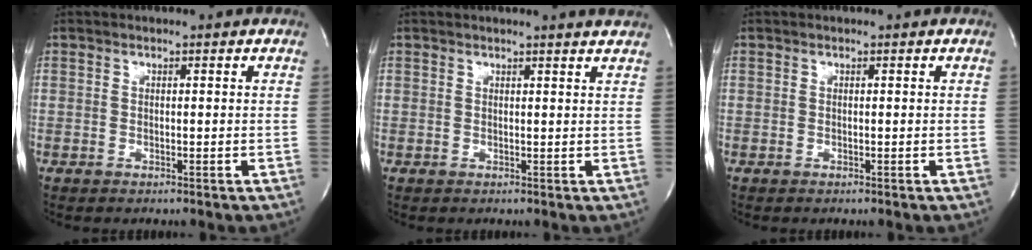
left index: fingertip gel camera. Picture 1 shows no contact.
{"total": 3.9, "force": [3.6, -0.6, 1.2], "torque": [-0.018, -0.007, 0.024]}
{"total": 0.0}